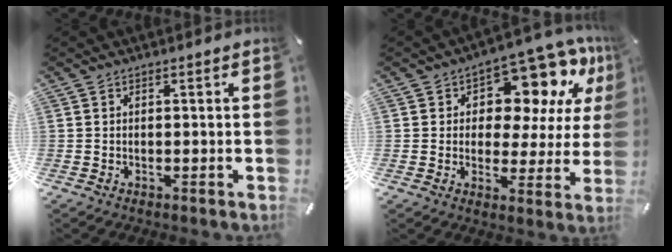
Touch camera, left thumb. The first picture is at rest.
{"total": 13.9, "force": [9.1, 7.4, 7.4], "torque": [-0.103, -0.069, 0.156]}